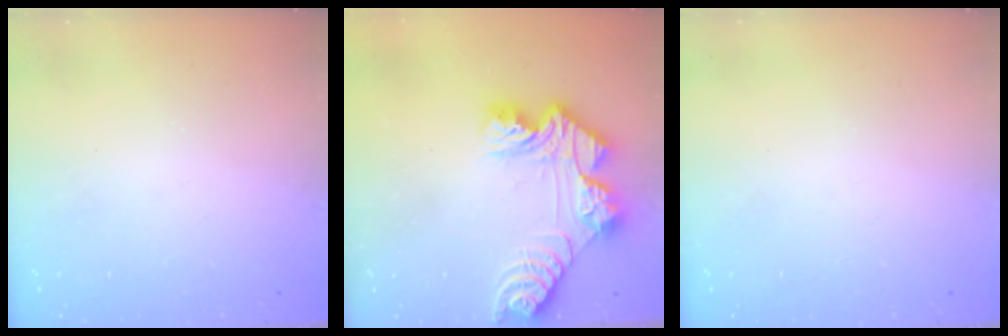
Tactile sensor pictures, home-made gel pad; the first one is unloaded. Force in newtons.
{"total": 13.7, "press": 13.7, "slide": 1.1}
{"total": 0.0}